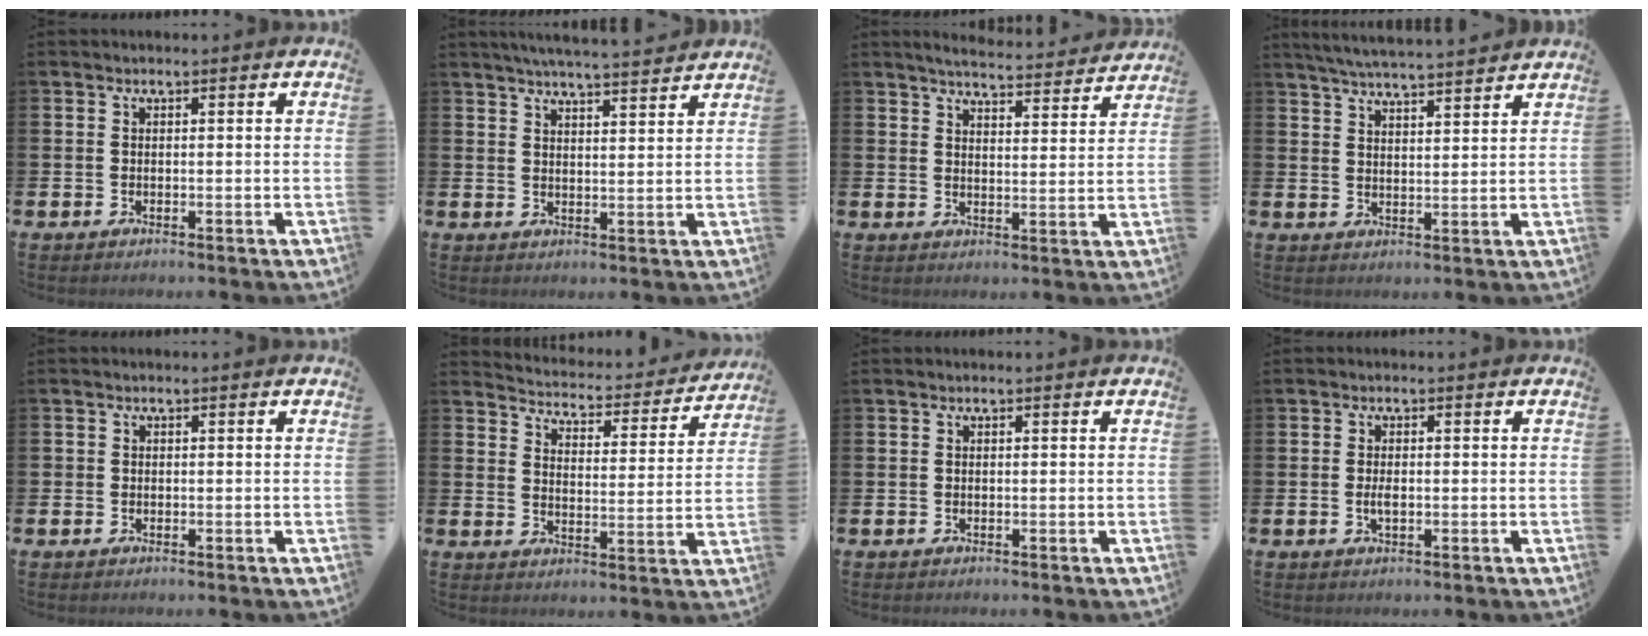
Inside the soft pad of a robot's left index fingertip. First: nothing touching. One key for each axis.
{"total": 4.9, "fx": 4.8, "fy": -0.5, "fz": 1.0, "tx": -0.030, "ty": -0.025, "tz": 0.085}
{"total": 5.1, "fx": 5.0, "fy": 0.2, "fz": 0.8, "tx": -0.028, "ty": -0.038, "tz": 0.087}
{"total": 5.1, "fx": 5.1, "fy": -0.1, "fz": 0.9, "tx": -0.038, "ty": -0.025, "tz": 0.091}
{"total": 0.5, "fx": -0.1, "fy": 0.5, "fz": 0.1, "tx": 0.004, "ty": 0.002, "tz": -0.005}
{"total": 4.3, "fx": 4.2, "fy": 0.8, "fz": 0.6, "tx": -0.038, "ty": -0.038, "tz": 0.067}
{"total": 0.0}
{"total": 1.6, "fx": -0.1, "fy": 0.6, "fz": 1.4, "tx": -0.022, "ty": -0.001, "tz": -0.004}